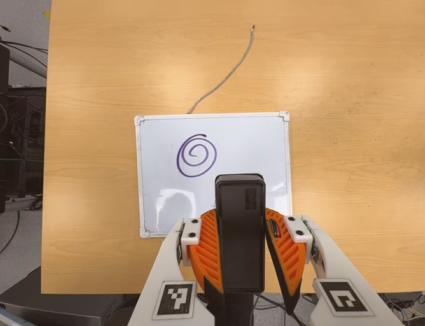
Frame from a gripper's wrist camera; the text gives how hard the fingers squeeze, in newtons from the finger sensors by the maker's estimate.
{"total": 6.7, "left": 5.4, "right": 8.1}